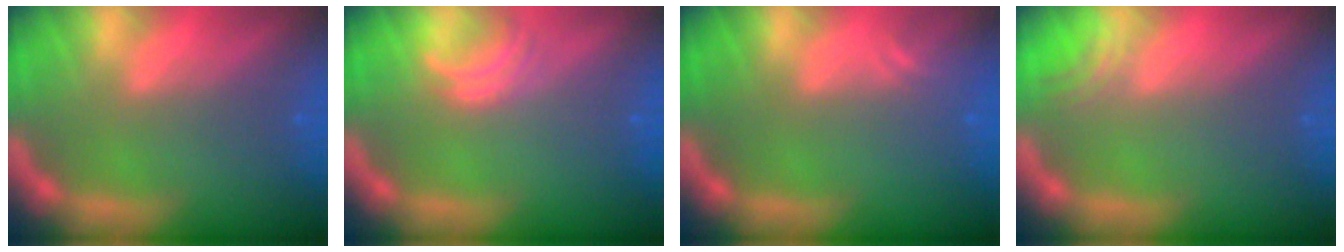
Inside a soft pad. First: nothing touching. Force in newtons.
{"total": 2.0}
{"total": 1.5}
{"total": 1.5}